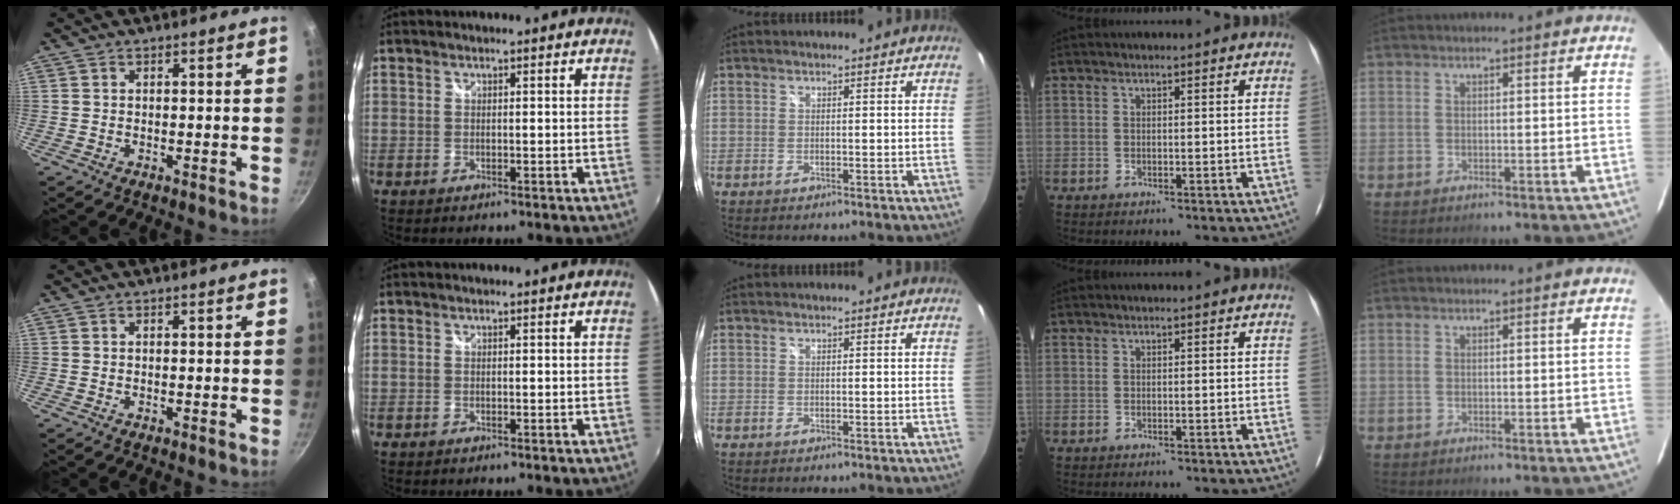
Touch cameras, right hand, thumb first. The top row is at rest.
{}